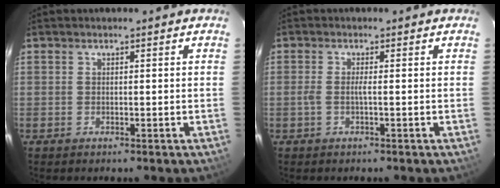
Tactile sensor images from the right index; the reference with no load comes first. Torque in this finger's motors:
{"motor_torque": [0.31, -0.13, 0.15, 0.05]}